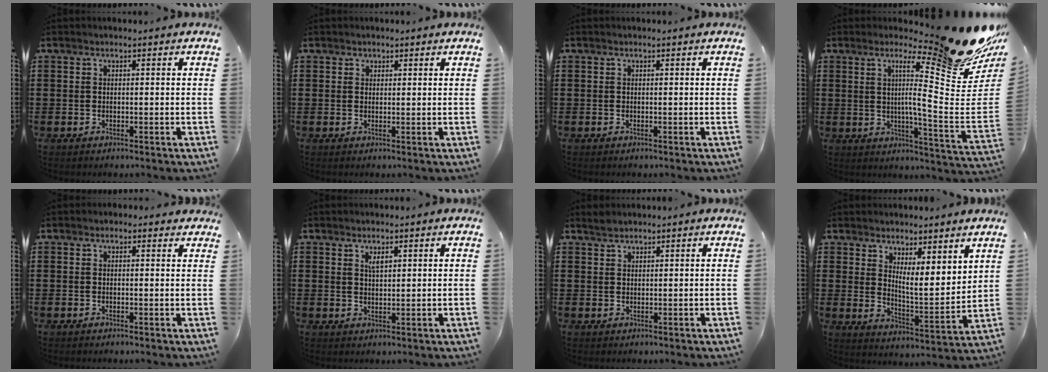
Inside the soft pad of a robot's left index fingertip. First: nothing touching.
{"total": 1.1, "force": [0.9, 0.6, -0.1], "torque": [-0.001, 0.003, 0.017]}
{"total": 0.0}
{"total": 16.3, "force": [10.7, 1.3, 12.1], "torque": [-0.189, -0.100, 0.160]}
{"total": 0.7, "force": [0.5, 0.5, 0.1], "torque": [-0.006, 0.005, 0.009]}
{"total": 1.8, "force": [1.1, 0.6, 1.2], "torque": [-0.019, -0.002, 0.018]}
{"total": 1.4, "force": [1.3, 0.6, -0.2], "torque": [-0.001, 0.002, 0.026]}
{"total": 4.8, "force": [4.2, 1.1, 1.9], "torque": [-0.041, -0.036, 0.069]}